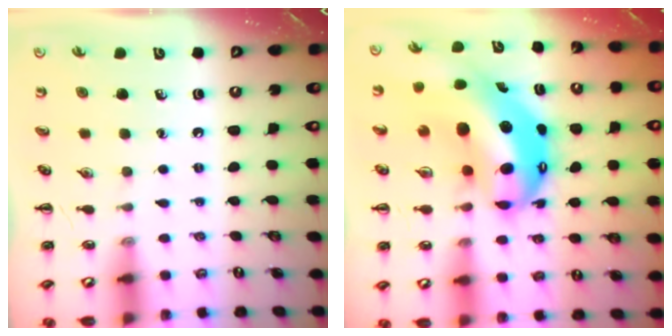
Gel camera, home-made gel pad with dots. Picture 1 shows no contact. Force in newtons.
{"total": 15.2, "press": 14.7, "slide": 4.0}